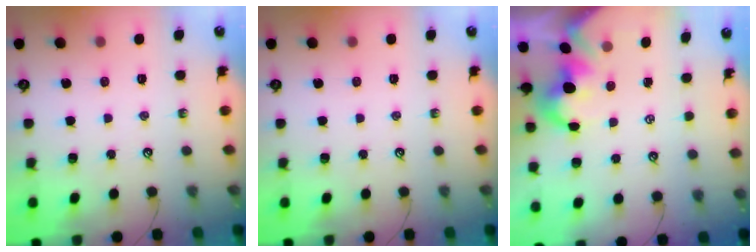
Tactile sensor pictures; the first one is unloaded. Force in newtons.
{"total": 0.0}
{"total": 1.2, "press": 0.9, "slide": 0.8}